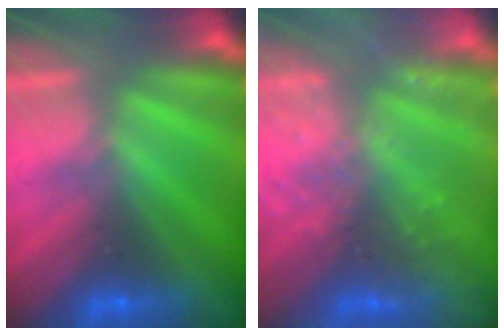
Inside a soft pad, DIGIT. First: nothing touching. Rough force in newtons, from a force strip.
{"total": 7.8}